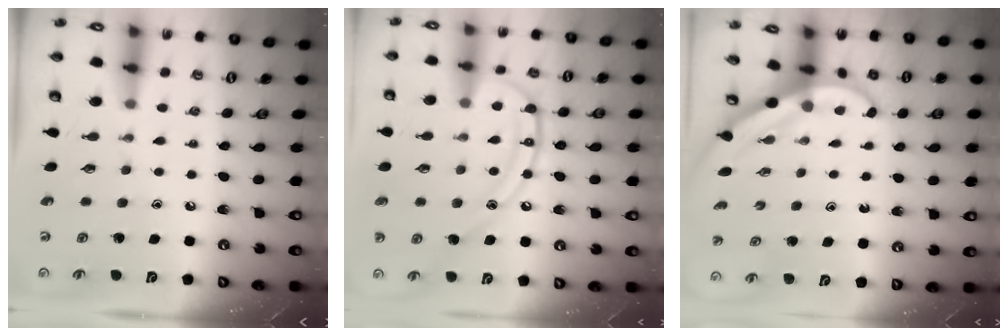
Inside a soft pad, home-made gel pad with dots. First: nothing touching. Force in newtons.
{"total": 15.9, "press": 15.9, "slide": 1.3}
{"total": 3.6, "press": 3.6, "slide": 0.2}